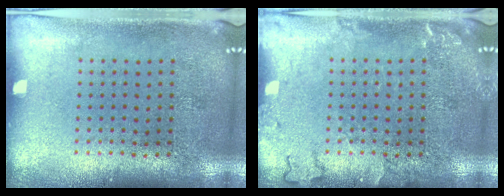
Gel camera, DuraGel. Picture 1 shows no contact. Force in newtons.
{"total": 1.9, "press": 1.9, "slide": 0.3}